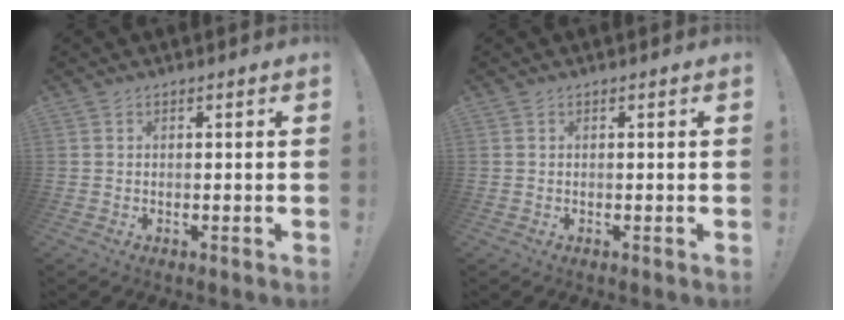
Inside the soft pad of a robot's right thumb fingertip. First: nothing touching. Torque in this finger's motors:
{"motor_torque": [-0.01, -0.01, 0.00, 0.00, 0.00]}